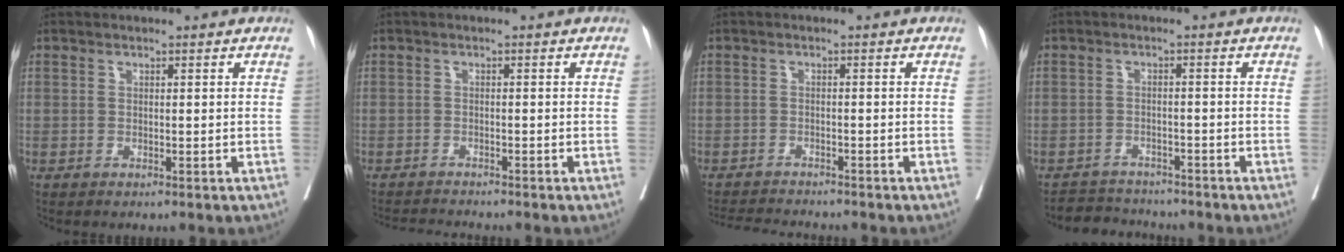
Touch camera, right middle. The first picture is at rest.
{"total": 4.1, "force": [-4.0, -0.4, 0.8], "torque": [-0.010, -0.015, -0.064]}
{"total": 6.7, "force": [-6.5, 0.3, 1.8], "torque": [-0.025, -0.009, -0.102]}
{"total": 4.8, "force": [-4.7, 1.1, 0.0], "torque": [0.005, 0.006, -0.073]}